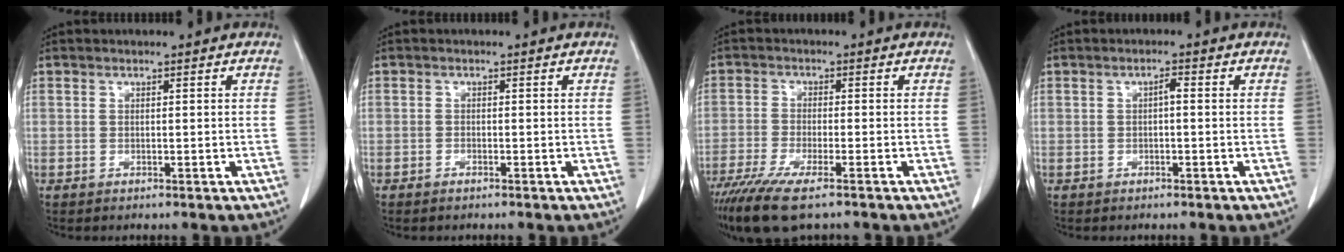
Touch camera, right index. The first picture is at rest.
{"total": 0.7, "force": [-0.6, 0.2, 0.3], "torque": [-0.008, -0.001, -0.010]}
{"total": 9.6, "force": [-7.0, 1.7, 6.4], "torque": [-0.112, -0.022, -0.115]}
{"total": 1.2, "force": [0.0, 0.3, 1.2], "torque": [-0.020, 0.004, -0.001]}